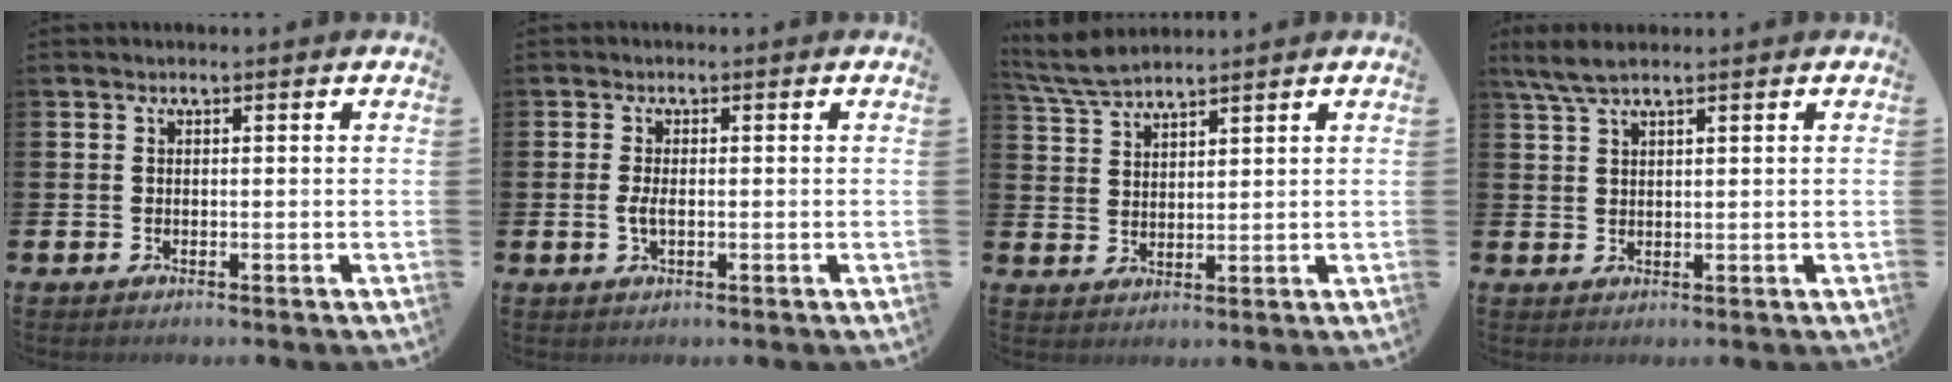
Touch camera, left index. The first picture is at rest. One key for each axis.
{"total": 1.8, "fx": -0.2, "fy": 0.7, "fz": 1.6, "tx": -0.027, "ty": 0.001, "tz": -0.005}
{"total": 4.8, "fx": 4.6, "fy": 0.6, "fz": 1.4, "tx": -0.045, "ty": -0.015, "tz": 0.086}
{"total": 3.8, "fx": 2.9, "fy": 0.7, "fz": 2.4, "tx": -0.057, "ty": 0.000, "tz": 0.053}